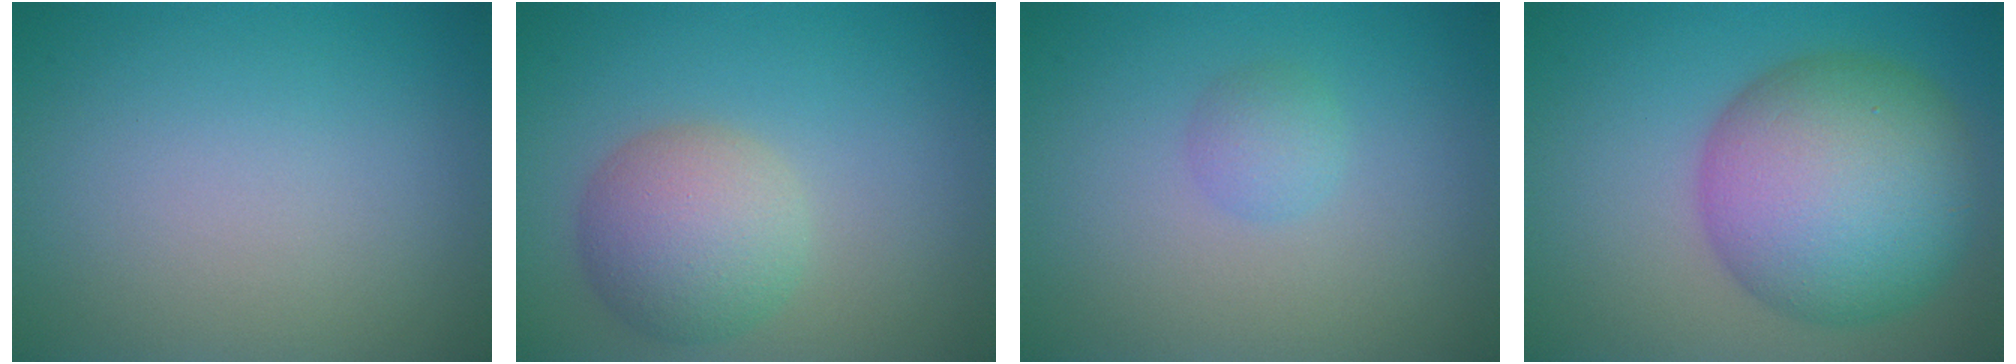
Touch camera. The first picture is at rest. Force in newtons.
{"total": 5.1, "press": 5.1, "slide": 0.1}
{"total": 1.5, "press": 1.5, "slide": 0.0}
{"total": 11.9, "press": 11.9, "slide": 0.3}